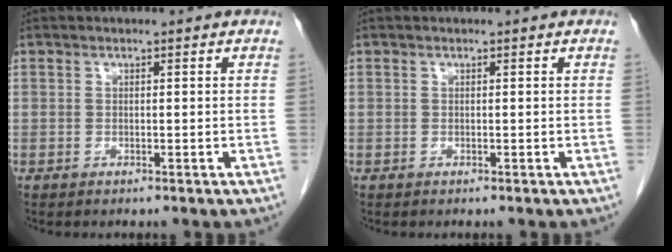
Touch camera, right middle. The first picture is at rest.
{"total": 0.0}